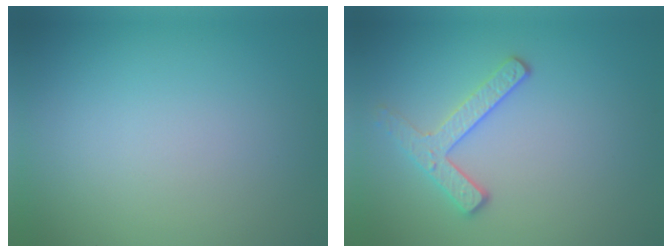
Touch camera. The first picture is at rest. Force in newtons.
{"total": 2.5, "press": 2.3, "slide": 0.9}